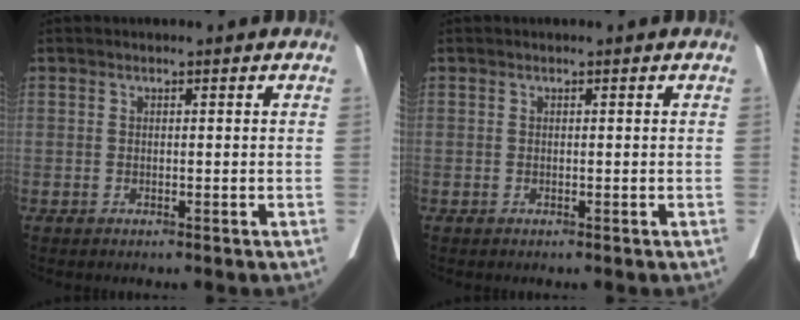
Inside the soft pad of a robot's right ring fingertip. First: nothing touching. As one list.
[{"total": 0.0}]